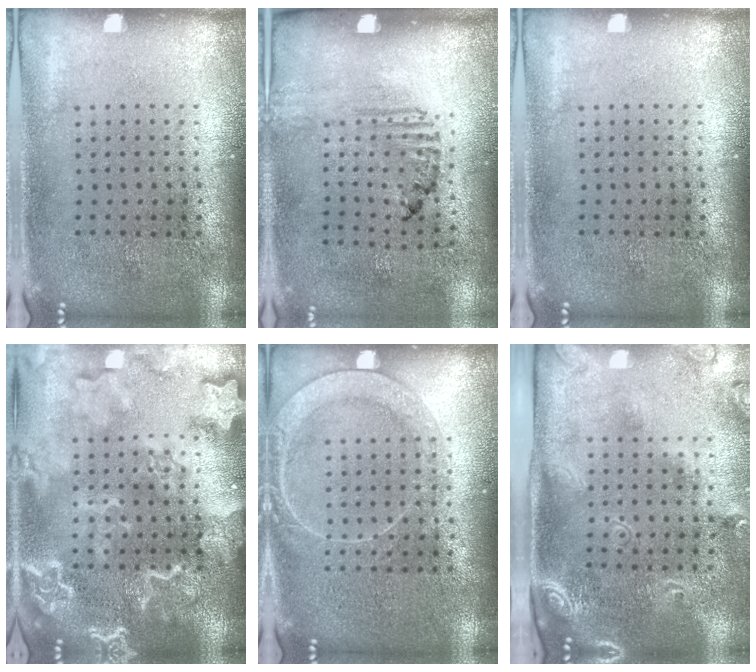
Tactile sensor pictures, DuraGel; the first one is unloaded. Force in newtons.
{"total": 1.7, "press": 1.1, "slide": 1.3}
{"total": 0.0}
{"total": 4.5, "press": 4.5, "slide": 0.6}
{"total": 2.3, "press": 2.3, "slide": 0.3}
{"total": 2.5, "press": 1.7, "slide": 1.8}